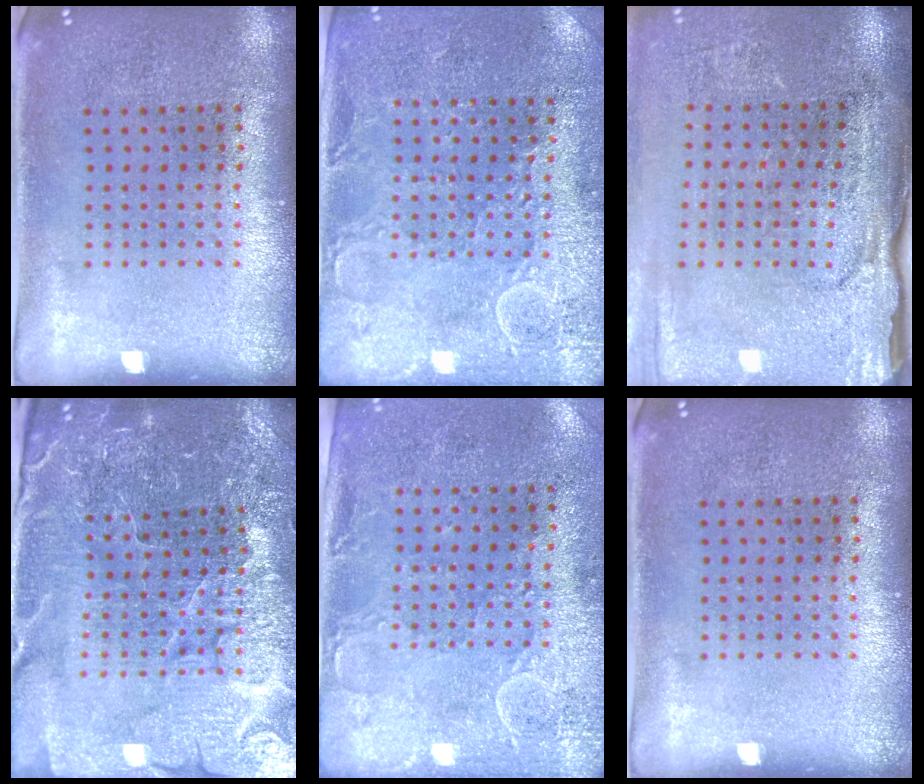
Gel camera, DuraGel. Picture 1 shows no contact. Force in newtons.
{"total": 2.8, "press": 2.8, "slide": 0.5}
{"total": 4.2, "press": 3.6, "slide": 2.1}
{"total": 4.6, "press": 4.4, "slide": 1.1}
{"total": 3.0, "press": 2.3, "slide": 1.9}
{"total": 0.0}